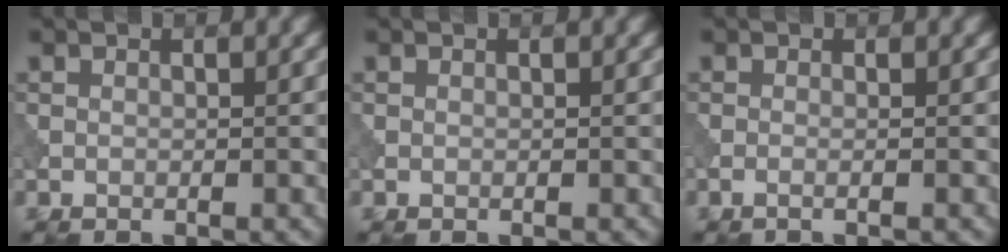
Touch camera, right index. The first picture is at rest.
{"total": 0.0}
{"total": 1.1, "force": [-0.2, 0.4, 1.0], "torque": [-0.014, -0.003, -0.017]}